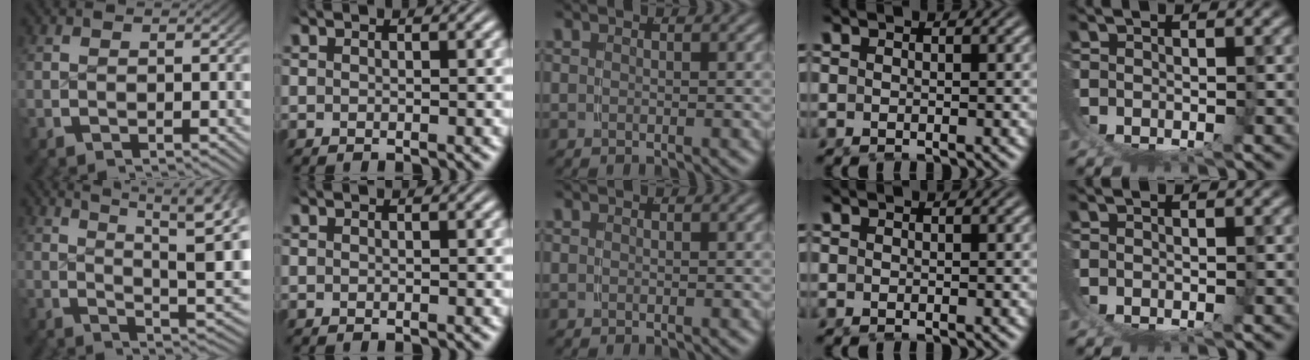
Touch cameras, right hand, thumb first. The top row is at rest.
{"thumb": {"total": 11.8, "force": [3.9, 6.2, 9.3], "torque": [-0.110, -0.011, 0.056]}}